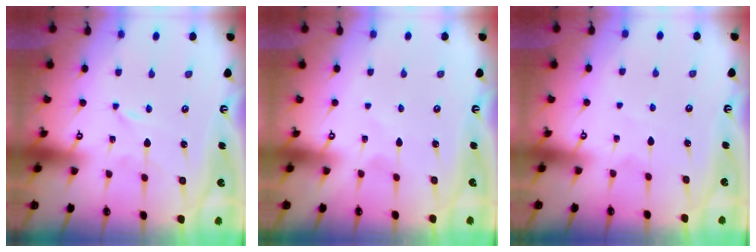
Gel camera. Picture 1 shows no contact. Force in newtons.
{"total": 0.7, "press": 0.7, "slide": 0.1}
{"total": 2.8, "press": 2.7, "slide": 0.3}